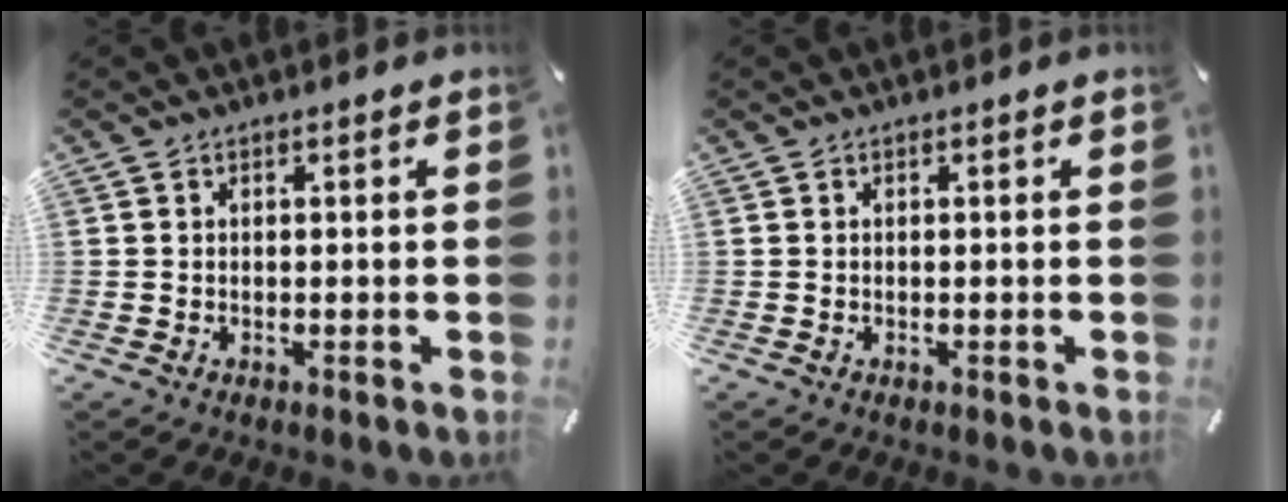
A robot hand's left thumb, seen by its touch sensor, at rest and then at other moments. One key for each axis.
{"total": 0.0}